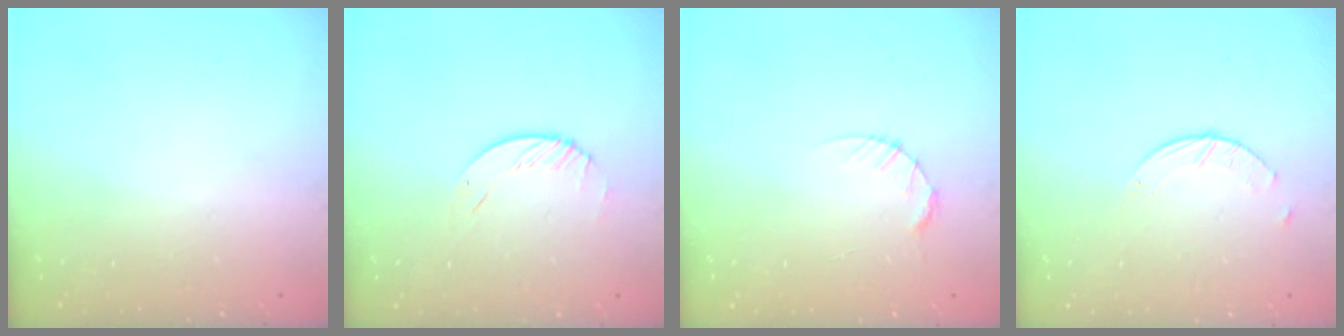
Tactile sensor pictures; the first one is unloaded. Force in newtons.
{"total": 1.9, "press": 1.9, "slide": 0.2}
{"total": 3.7, "press": 3.6, "slide": 0.4}
{"total": 2.0, "press": 2.0, "slide": 0.3}